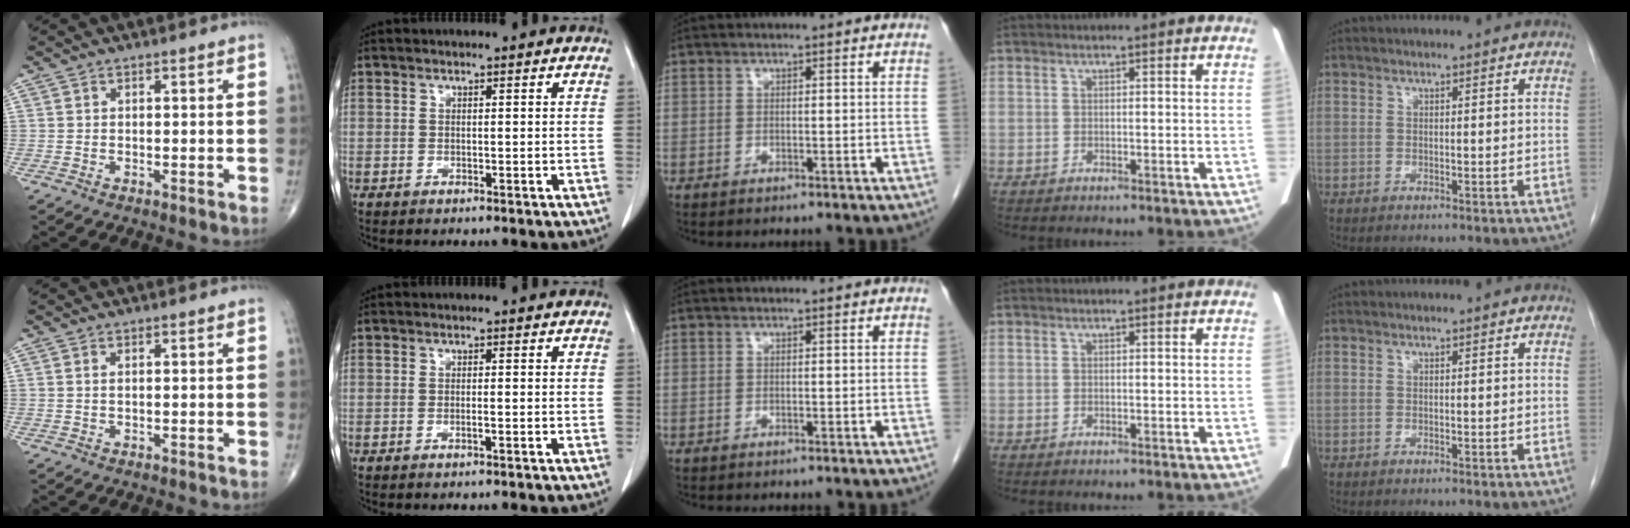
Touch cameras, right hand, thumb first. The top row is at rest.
{"thumb": {"total": 0.6, "force": [0.2, 0.2, 0.5], "torque": [-0.017, 0.004, 0.006]}, "index": {"total": 0.8, "force": [-0.4, 0.0, 0.7], "torque": [-0.017, 0.000, -0.005]}}